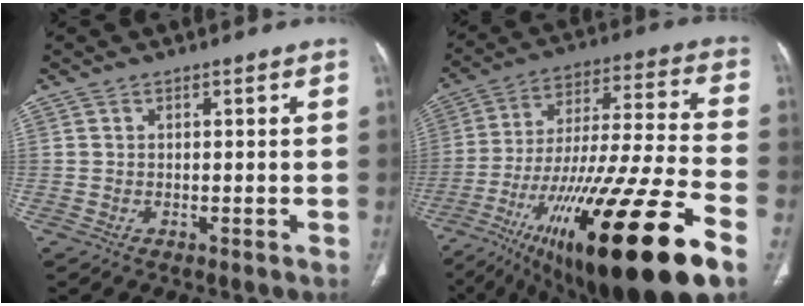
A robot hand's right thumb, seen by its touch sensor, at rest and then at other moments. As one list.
[{"total": 34.2, "force": [-18.0, 6.6, 28.3], "torque": [-0.458, 0.027, -0.292]}]